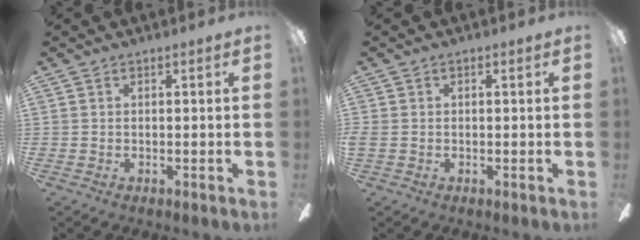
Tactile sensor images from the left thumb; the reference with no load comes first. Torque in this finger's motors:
{"motor_torque": [0.03, 0.03, 0.06, -0.06, 0.03]}